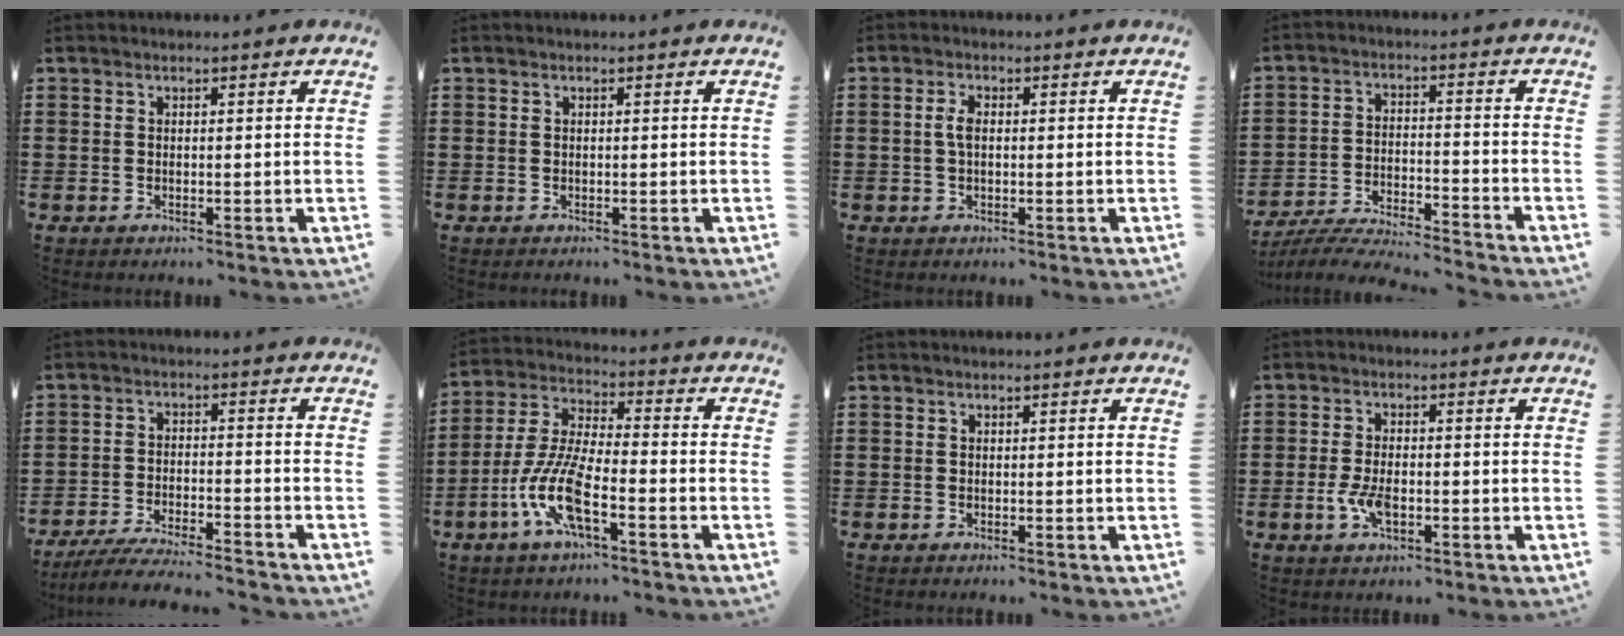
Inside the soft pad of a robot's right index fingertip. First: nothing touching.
{"total": 0.0}
{"total": 2.6, "force": [0.1, 1.2, 2.3], "torque": [-0.053, 0.000, -0.003]}
{"total": 6.4, "force": [-6.3, -0.2, 1.3], "torque": [-0.031, -0.003, -0.124]}
{"total": 5.7, "force": [-5.4, -0.2, 1.6], "torque": [-0.047, -0.017, -0.110]}
{"total": 9.7, "force": [-4.4, 2.4, 8.3], "torque": [-0.206, -0.015, -0.091]}
{"total": 0.0}
{"total": 4.4, "force": [-1.3, 2.0, 3.6], "torque": [-0.084, -0.003, -0.027]}